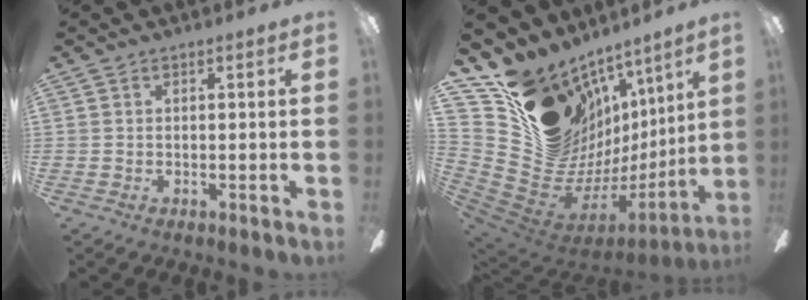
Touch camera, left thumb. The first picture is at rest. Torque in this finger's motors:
{"motor_torque": [3.21, 1.79, 1.36, -1.41, 0.30]}